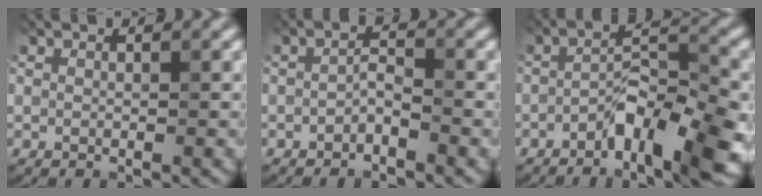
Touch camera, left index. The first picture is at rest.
{"total": 1.3, "force": [-0.9, 0.4, 0.9], "torque": [-0.017, 0.007, -0.019]}
{"total": 7.5, "force": [-4.0, 2.1, 6.1], "torque": [-0.095, 0.008, -0.072]}